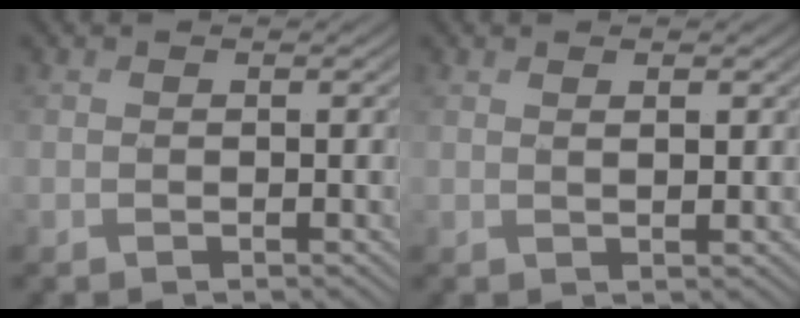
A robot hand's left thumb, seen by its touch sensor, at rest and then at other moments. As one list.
[{"total": 1.3, "force": [0.8, 0.2, 1.0], "torque": [-0.022, -0.001, 0.016]}]